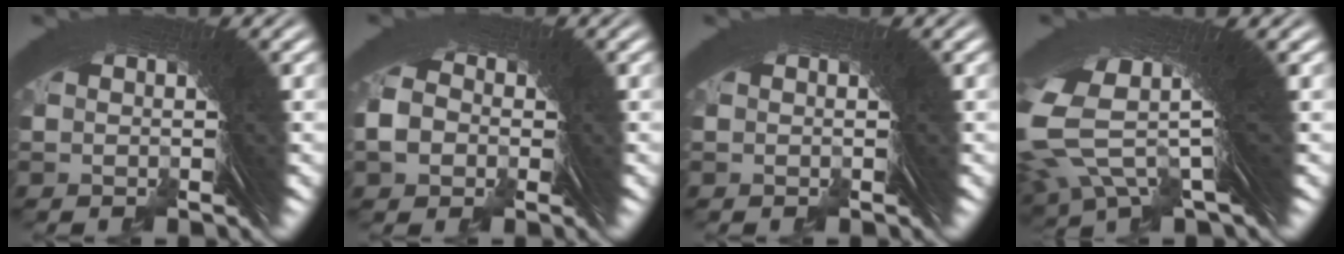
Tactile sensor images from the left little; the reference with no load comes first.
{"total": 2.8, "force": [-0.5, 2.7, 0.7], "torque": [-0.005, 0.012, -0.018]}
{"total": 0.0}
{"total": 9.9, "force": [2.7, 5.1, 8.1], "torque": [-0.190, -0.013, 0.047]}